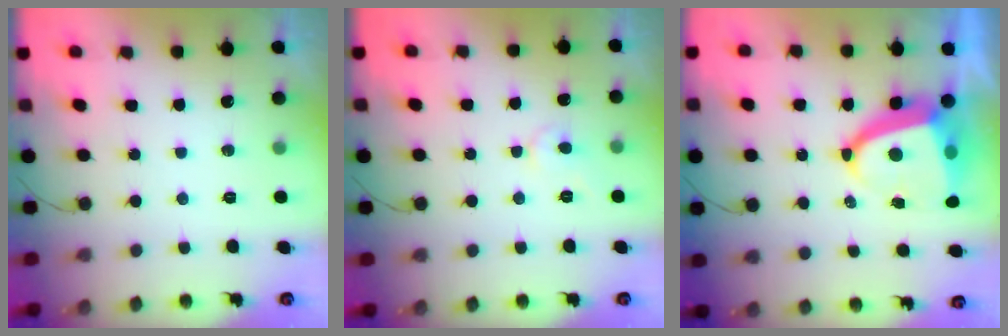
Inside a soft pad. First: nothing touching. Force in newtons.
{"total": 4.4, "press": 4.4, "slide": 0.2}
{"total": 10.3, "press": 10.2, "slide": 1.2}